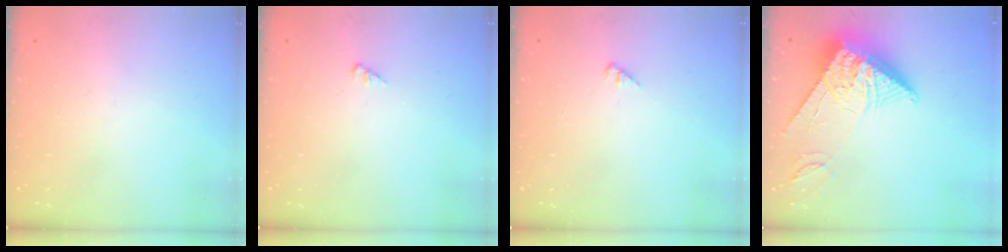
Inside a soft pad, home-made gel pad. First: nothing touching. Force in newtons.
{"total": 1.6, "press": 1.6, "slide": 0.3}
{"total": 2.1, "press": 2.1, "slide": 0.3}
{"total": 17.0, "press": 16.9, "slide": 1.4}